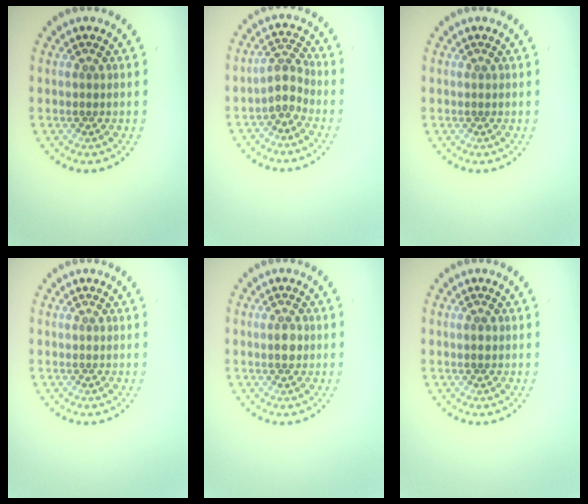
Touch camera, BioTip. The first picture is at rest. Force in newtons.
{"total": 2.1, "press": 1.5, "slide": 1.5}
{"total": 0.0}
{"total": 0.0}
{"total": 1.5, "press": 1.5, "slide": 0.3}
{"total": 1.0, "press": 1.0, "slide": 0.1}